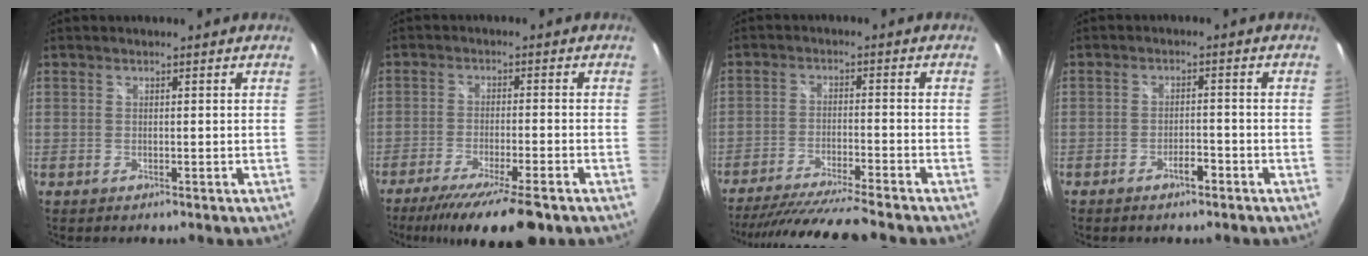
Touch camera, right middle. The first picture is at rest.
{"total": 13.5, "force": [-10.3, 1.1, 8.6], "torque": [-0.165, -0.037, -0.163]}
{"total": 14.2, "force": [-12.7, -0.5, 6.4], "torque": [-0.134, -0.019, -0.210]}
{"total": 2.9, "force": [-2.1, 1.0, 1.7], "torque": [-0.036, 0.002, -0.033]}